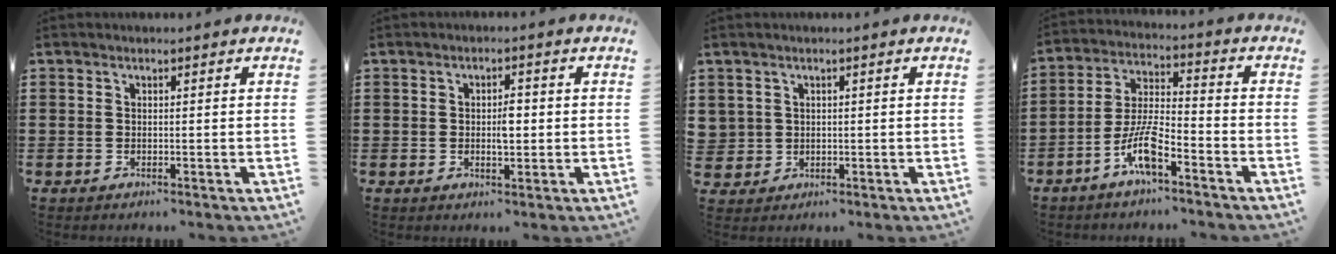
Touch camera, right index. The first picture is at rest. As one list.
[{"total": 2.9, "force": [0.0, 1.2, 2.7], "torque": [-0.044, -0.001, -0.003]}, {"total": 1.6, "force": [0.5, 1.5, 0.0], "torque": [-0.007, 0.007, 0.009]}, {"total": 8.0, "force": [-5.1, 1.9, 5.9], "torque": [-0.137, -0.002, -0.098]}]